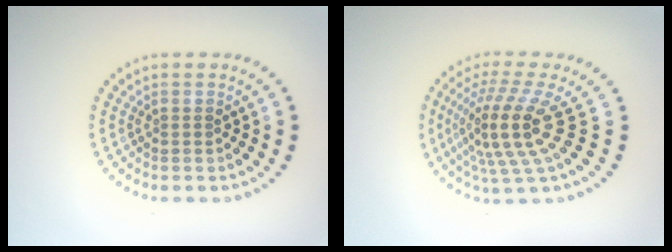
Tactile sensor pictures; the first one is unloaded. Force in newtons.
{"total": 5.4, "press": 3.9, "slide": 3.7}